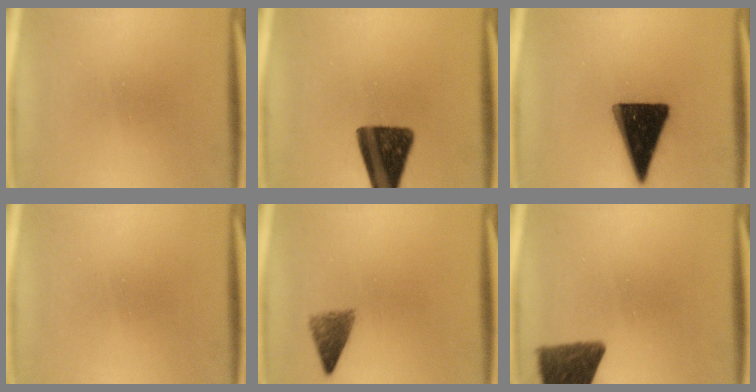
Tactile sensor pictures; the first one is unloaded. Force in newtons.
{"total": 14.7}
{"total": 18.2}
{"total": 0.0}
{"total": 3.3}
{"total": 10.2}